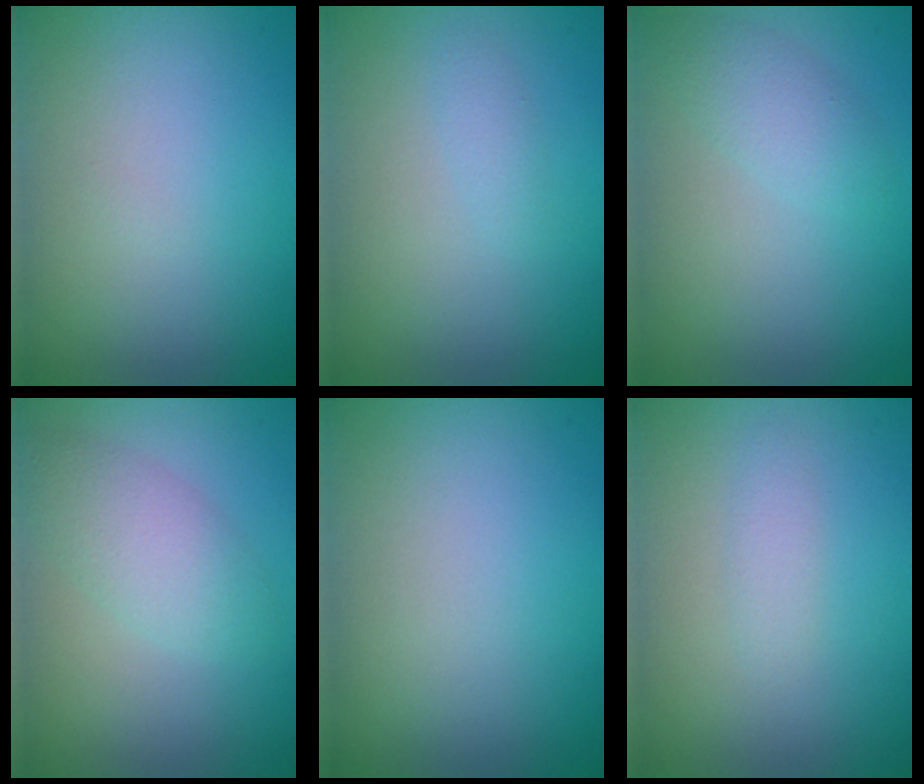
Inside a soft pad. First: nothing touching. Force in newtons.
{"total": 0.8, "press": 0.8, "slide": 0.1}
{"total": 2.0, "press": 2.0, "slide": 0.2}
{"total": 3.2, "press": 3.2, "slide": 0.0}
{"total": 0.0}
{"total": 1.1, "press": 1.1, "slide": 0.1}